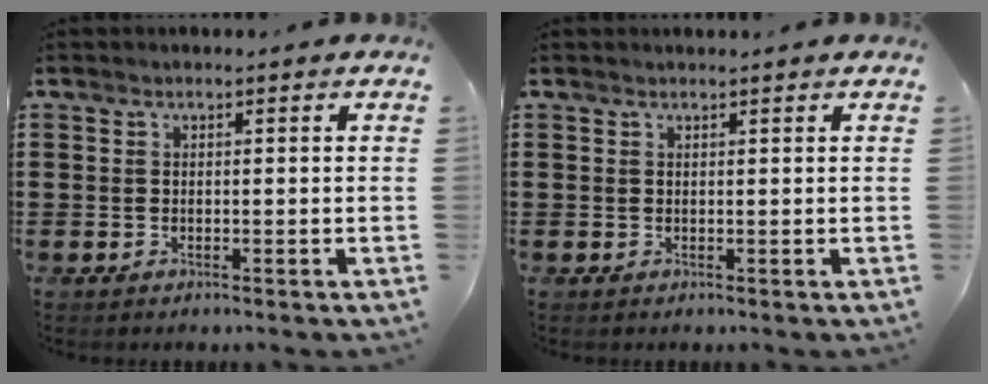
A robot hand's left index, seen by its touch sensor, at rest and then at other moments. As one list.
[{"total": 0.7, "force": [0.6, -0.1, 0.2], "torque": [-0.006, -0.003, 0.013]}]